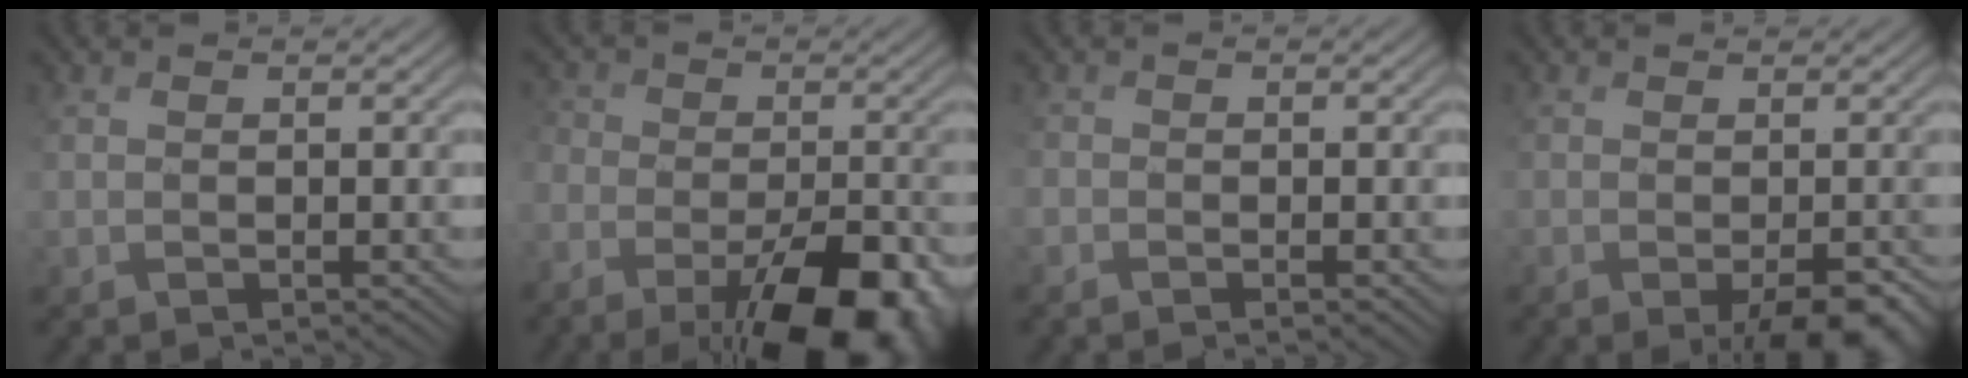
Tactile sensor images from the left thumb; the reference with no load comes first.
{"total": 15.3, "force": [-8.5, 7.8, 10.1], "torque": [-0.163, -0.027, -0.121]}
{"total": 2.2, "force": [-1.4, 0.9, 1.4], "torque": [-0.031, -0.009, -0.026]}
{"total": 5.8, "force": [-2.4, 1.8, 4.9], "torque": [-0.072, -0.006, -0.029]}